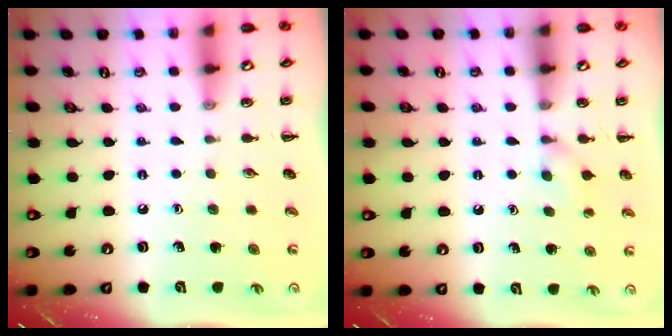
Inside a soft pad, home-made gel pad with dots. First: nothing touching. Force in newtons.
{"total": 4.8, "press": 4.5, "slide": 1.6}